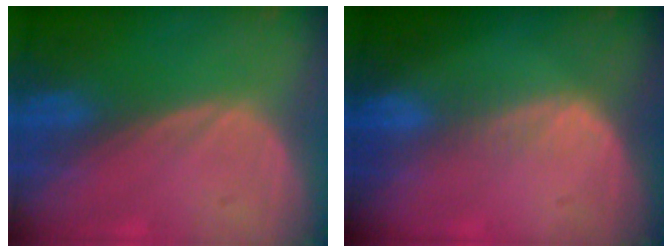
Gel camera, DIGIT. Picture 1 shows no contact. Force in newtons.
{"total": 2.3, "press": 1.6, "slide": 1.6}